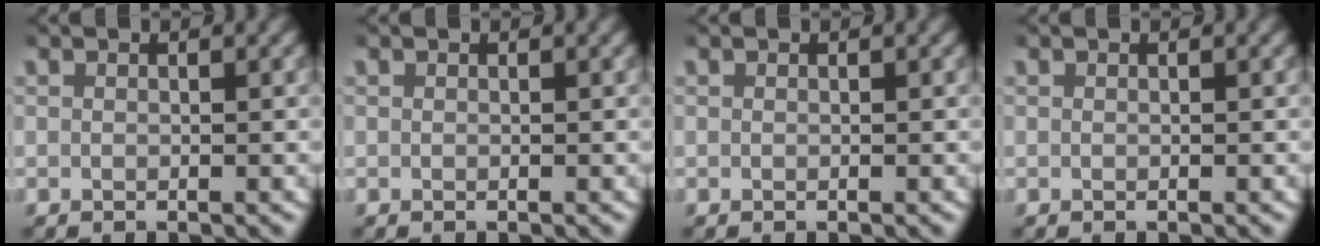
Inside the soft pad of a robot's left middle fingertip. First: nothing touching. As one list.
[{"total": 0.0}, {"total": 0.0}, {"total": 0.0}]